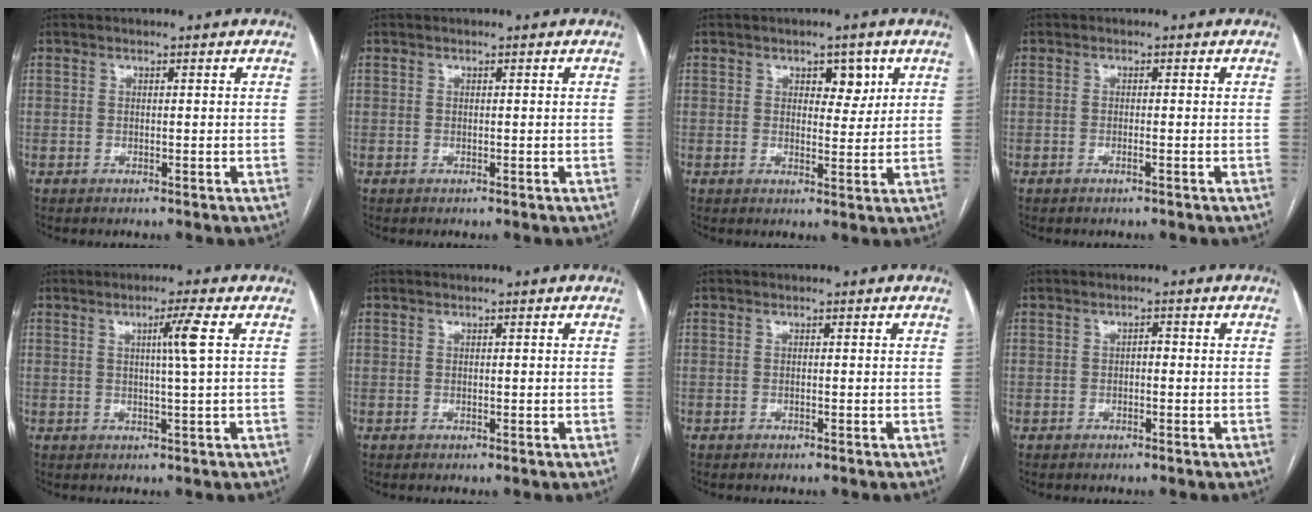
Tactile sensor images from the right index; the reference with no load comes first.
{"total": 0.0}
{"total": 4.1, "force": [1.9, 2.3, 2.8], "torque": [-0.028, 0.003, 0.026]}
{"total": 0.5, "force": [-0.3, -0.1, 0.4], "torque": [-0.010, 0.000, -0.005]}
{"total": 3.7, "force": [0.9, -0.9, 3.5], "torque": [-0.061, -0.002, 0.016]}
{"total": 0.0}
{"total": 0.0}
{"total": 1.0, "force": [-0.2, 0.6, 0.8], "torque": [-0.010, 0.004, -0.004]}